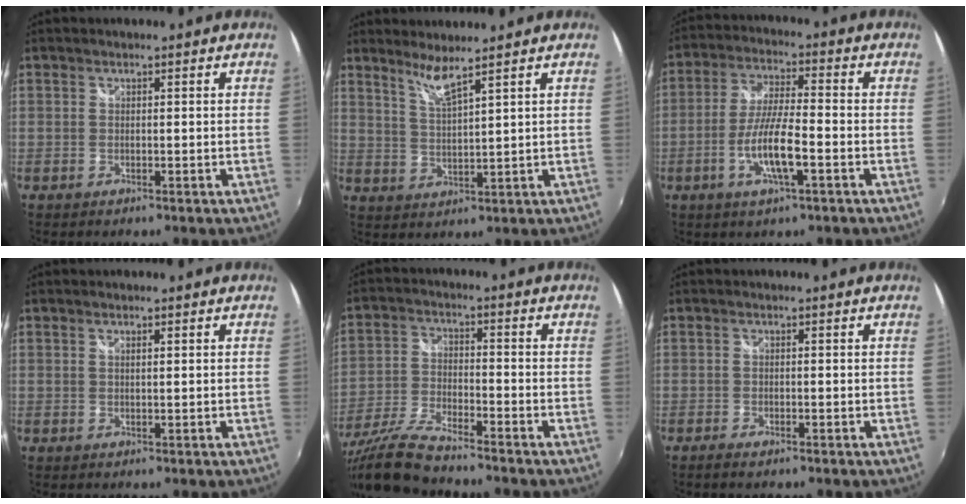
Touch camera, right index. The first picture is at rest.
{"total": 4.5, "force": [3.7, -0.7, 2.4], "torque": [-0.050, -0.006, 0.072]}
{"total": 9.5, "force": [-3.5, 1.6, 8.7], "torque": [-0.174, -0.003, -0.065]}
{"total": 0.9, "force": [0.5, 0.1, 0.7], "torque": [-0.013, 0.002, 0.008]}
{"total": 11.2, "force": [-9.8, 0.5, 5.3], "torque": [-0.117, -0.014, -0.192]}
{"total": 1.6, "force": [-1.3, 0.4, 1.0], "torque": [-0.024, -0.004, -0.025]}